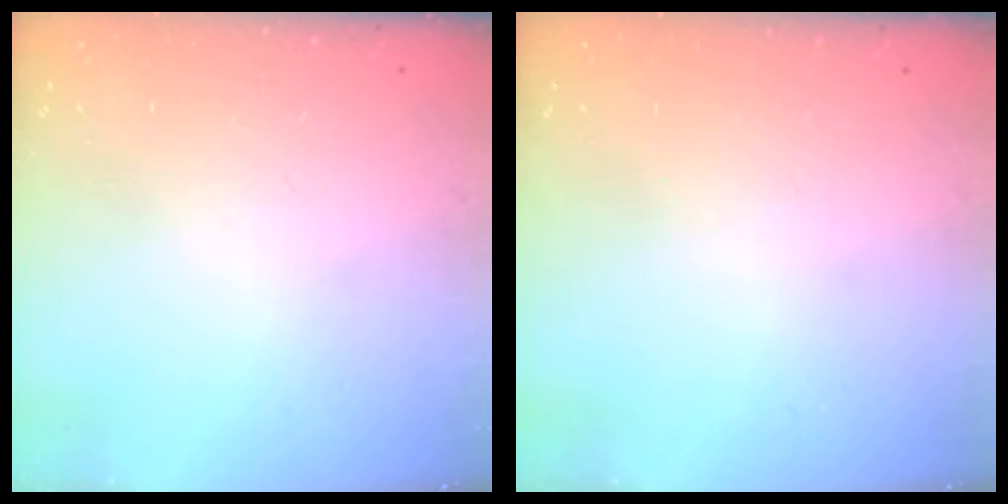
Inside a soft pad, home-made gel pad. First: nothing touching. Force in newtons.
{"total": 0.0}